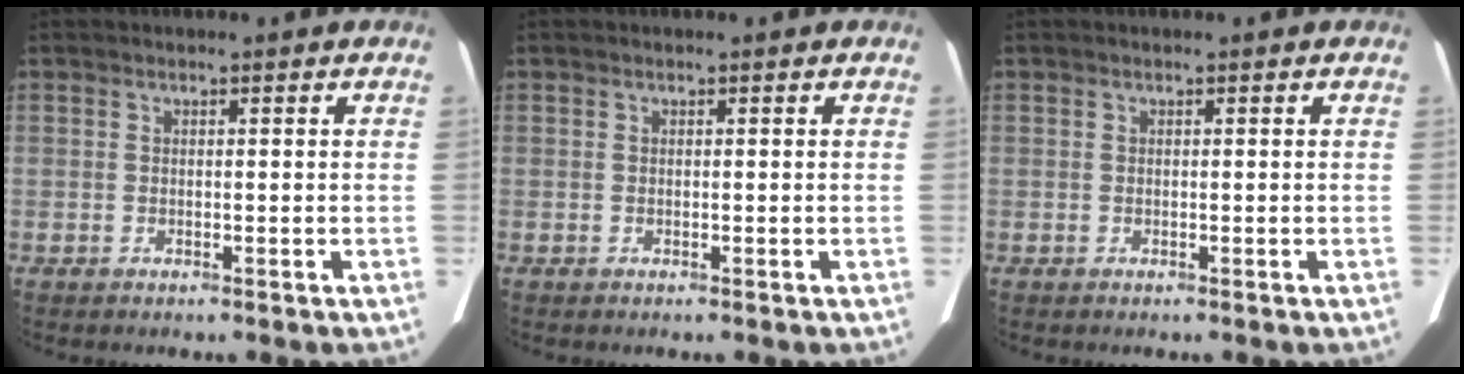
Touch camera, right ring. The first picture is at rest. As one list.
[{"total": 0.0}, {"total": 0.0}]